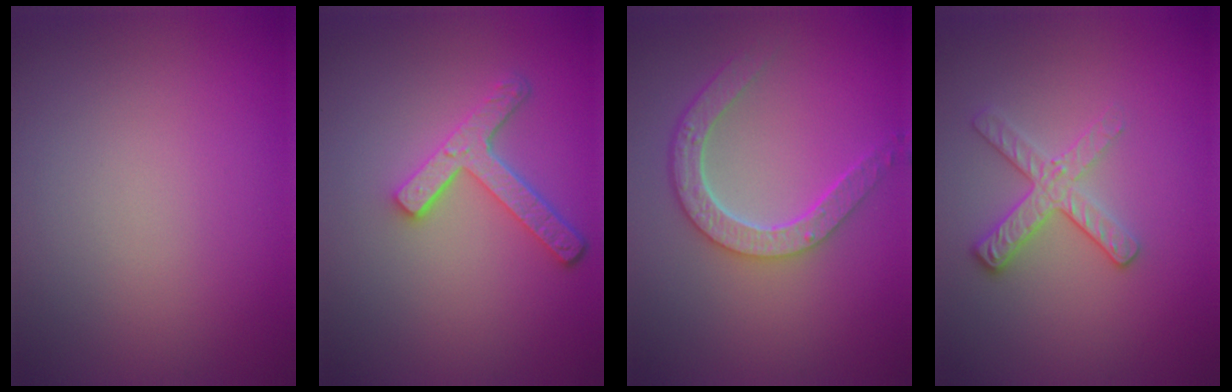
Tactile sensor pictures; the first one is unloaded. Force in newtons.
{"total": 4.1, "press": 3.2, "slide": 2.5}
{"total": 4.6, "press": 3.6, "slide": 2.8}
{"total": 2.7, "press": 2.4, "slide": 1.2}